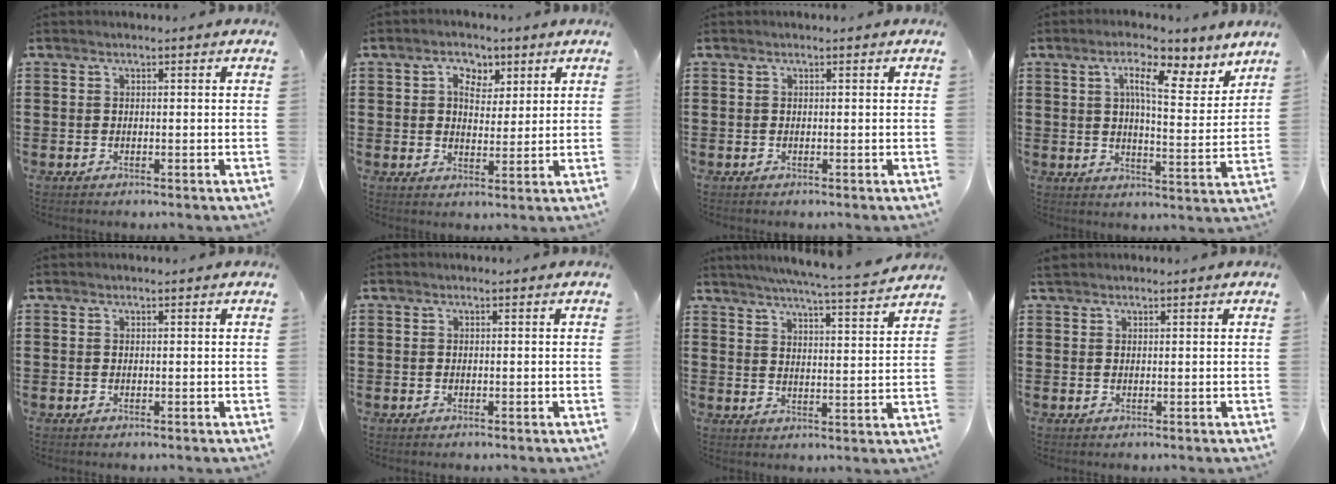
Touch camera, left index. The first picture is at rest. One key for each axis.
{"total": 4.5, "fx": 2.3, "fy": 3.2, "fz": 2.2, "tx": -0.042, "ty": 0.009, "tz": 0.036}
{"total": 0.0}
{"total": 8.9, "fx": 5.7, "fy": 2.2, "fz": 6.4, "tx": -0.110, "ty": -0.025, "tz": 0.092}
{"total": 0.0}
{"total": 0.0}
{"total": 5.2, "fx": 4.8, "fy": -0.9, "fz": 1.7, "tx": -0.054, "ty": -0.038, "tz": 0.079}
{"total": 1.2, "fx": 1.0, "fy": 0.6, "fz": 0.2, "tx": -0.008, "ty": 0.004, "tz": 0.021}